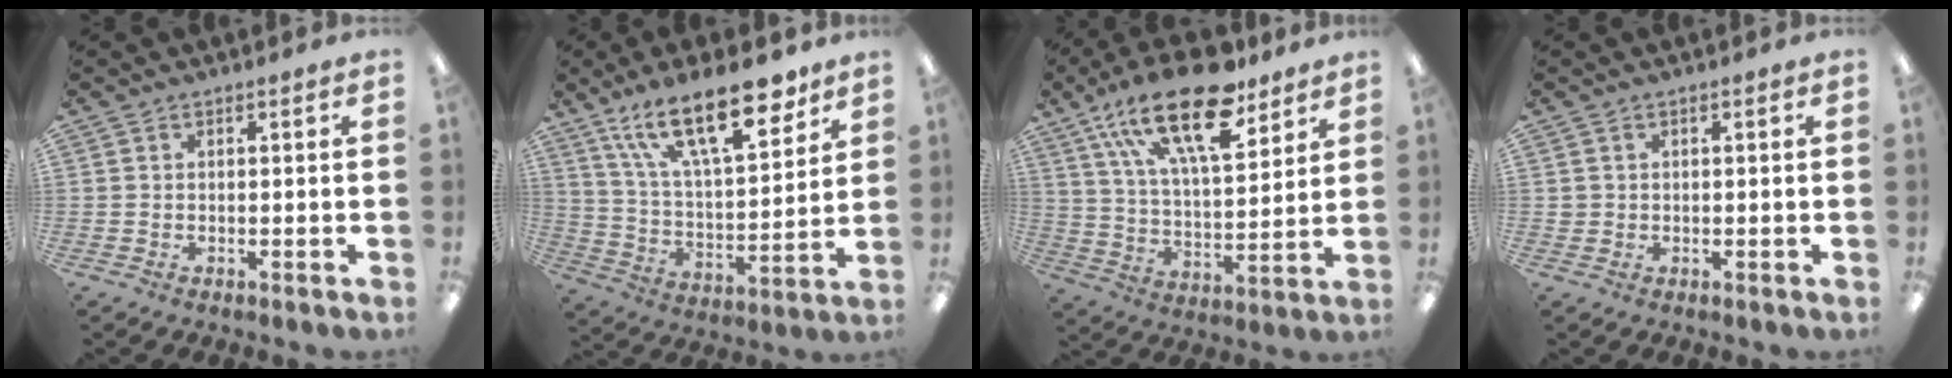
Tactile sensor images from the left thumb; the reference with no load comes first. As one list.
[{"total": 22.2, "force": [14.4, 8.7, 14.5], "torque": [-0.230, -0.074, 0.243]}, {"total": 23.1, "force": [14.6, 9.3, 15.3], "torque": [-0.261, -0.068, 0.250]}, {"total": 1.1, "force": [0.2, 1.1, 0.1], "torque": [-0.002, 0.005, 0.002]}]